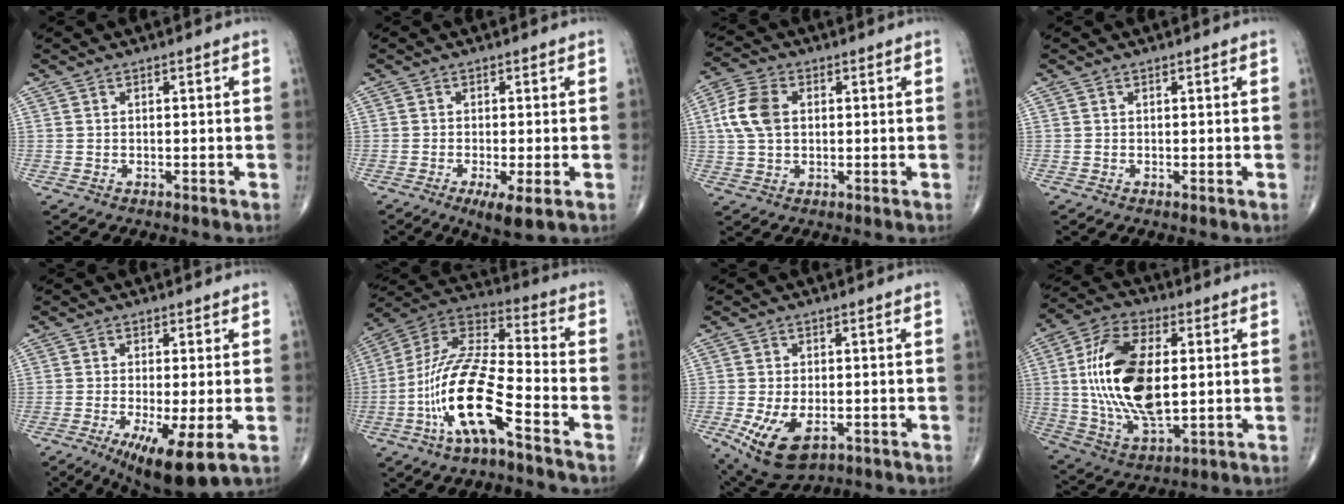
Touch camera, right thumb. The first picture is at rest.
{"total": 5.0, "force": [-2.0, 1.0, 4.5], "torque": [-0.082, -0.015, -0.035]}
{"total": 8.1, "force": [1.2, 5.4, 5.9], "torque": [-0.127, 0.012, 0.021]}
{"total": 0.0}
{"total": 10.5, "force": [-3.8, 2.3, 9.5], "torque": [-0.164, -0.022, -0.056]}
{"total": 17.3, "force": [-7.7, 4.7, 14.8], "torque": [-0.306, 0.052, -0.148]}
{"total": 10.1, "force": [-3.7, 5.5, 7.6], "torque": [-0.138, -0.004, -0.050]}
{"total": 20.0, "force": [1.7, 10.0, 17.2], "torque": [-0.333, -0.007, 0.034]}